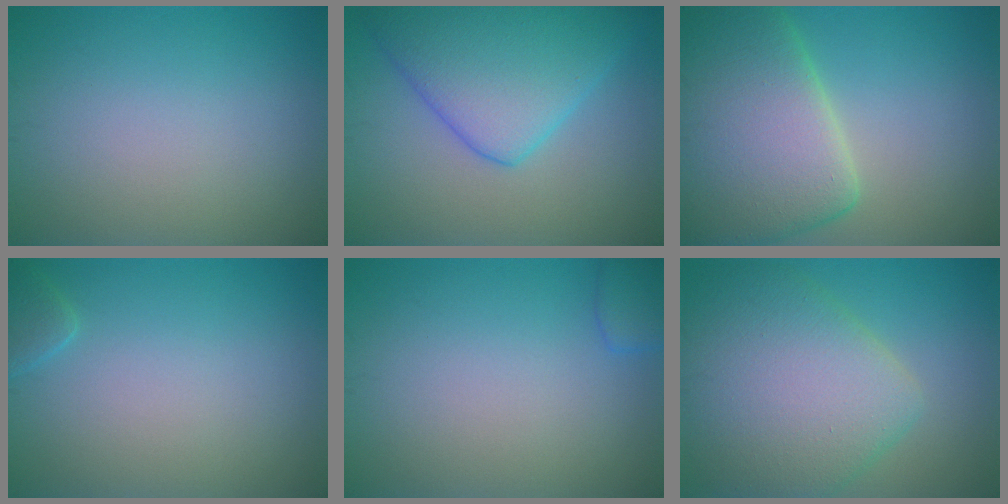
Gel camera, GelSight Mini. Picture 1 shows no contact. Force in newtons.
{"total": 8.4, "press": 8.4, "slide": 0.4}
{"total": 11.8, "press": 11.7, "slide": 1.1}
{"total": 1.3, "press": 1.3, "slide": 0.1}
{"total": 1.9, "press": 1.9, "slide": 0.2}
{"total": 9.3, "press": 9.3, "slide": 0.3}